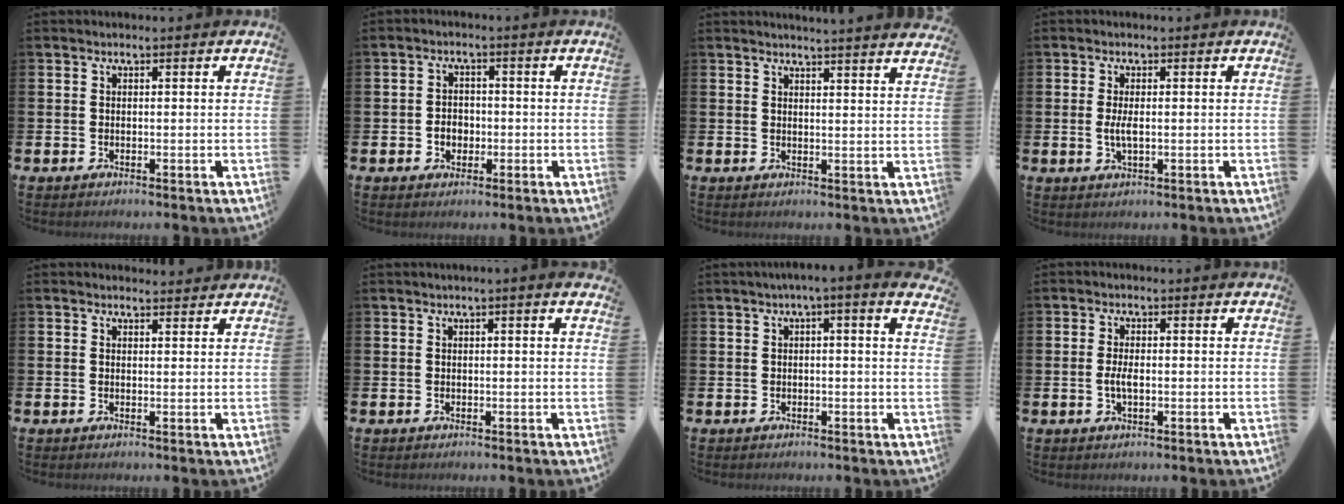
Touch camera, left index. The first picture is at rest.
{"total": 2.6, "force": [-0.7, 2.1, 1.3], "torque": [-0.018, 0.002, -0.018]}
{"total": 3.1, "force": [3.1, -0.7, -0.1], "torque": [0.008, -0.025, 0.053]}
{"total": 2.2, "force": [0.0, 0.7, 2.1], "torque": [-0.038, 0.000, -0.002]}
{"total": 1.5, "force": [1.5, 0.3, 0.0], "torque": [0.005, -0.004, 0.026]}
{"total": 0.7, "force": [0.3, -0.3, 0.6], "torque": [-0.015, 0.002, 0.006]}
{"total": 2.2, "force": [1.4, -0.2, 1.7], "torque": [-0.023, -0.005, 0.021]}
{"total": 2.1, "force": [-0.3, 0.9, 1.9], "torque": [-0.035, 0.000, -0.007]}